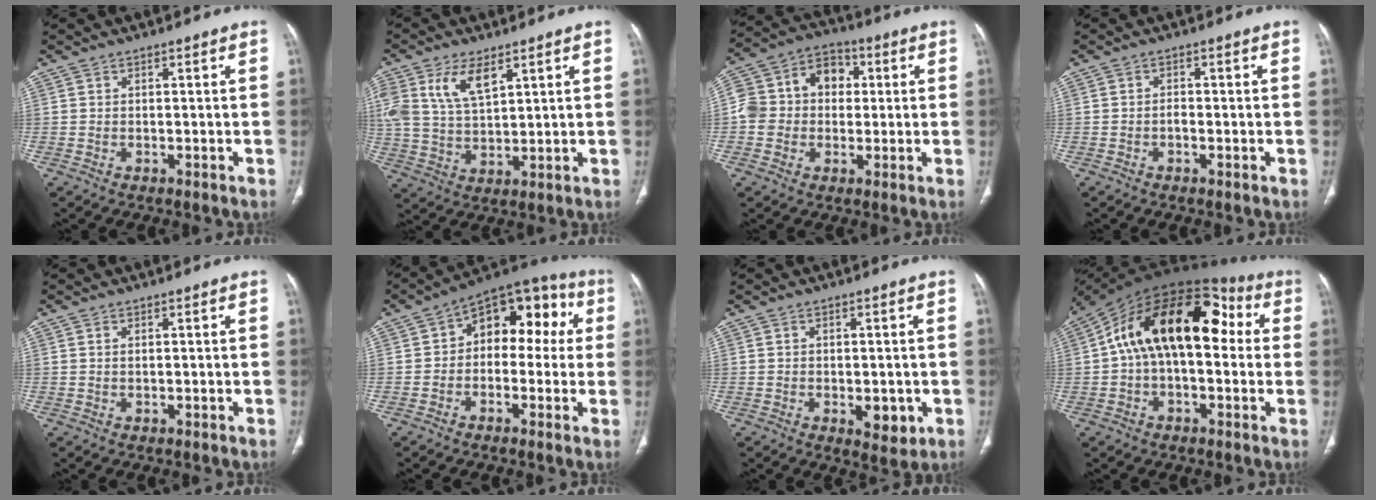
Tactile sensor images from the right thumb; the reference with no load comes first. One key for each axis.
{"total": 10.7, "fx": 5.3, "fy": 5.4, "fz": 7.5, "tx": -0.151, "ty": -0.011, "tz": 0.113}
{"total": 12.4, "fx": 0.9, "fy": 10.3, "fz": 6.7, "tx": -0.093, "ty": 0.039, "tz": 0.007}
{"total": 1.1, "fx": -0.5, "fy": 0.5, "fz": 0.8, "tx": -0.013, "ty": 0.002, "tz": -0.009}
{"total": 0.5, "fx": 0.2, "fy": 0.2, "fz": 0.5, "tx": -0.009, "ty": 0.001, "tz": 0.004}
{"total": 13.6, "fx": 1.6, "fy": 8.8, "fz": 10.3, "tx": -0.081, "ty": 0.051, "tz": 0.005}
{"total": 5.1, "fx": -1.2, "fy": 2.7, "fz": 4.1, "tx": -0.040, "ty": -0.006, "tz": -0.006}
{"total": 21.7, "fx": 2.8, "fy": 12.2, "fz": 17.8, "tx": -0.267, "ty": 0.054, "tz": 0.029}